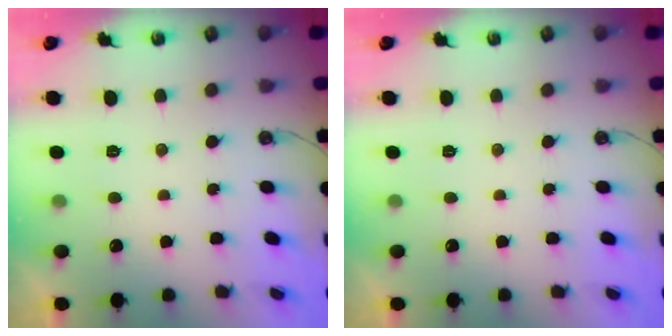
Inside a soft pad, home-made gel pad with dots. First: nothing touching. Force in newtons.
{"total": 0.0}